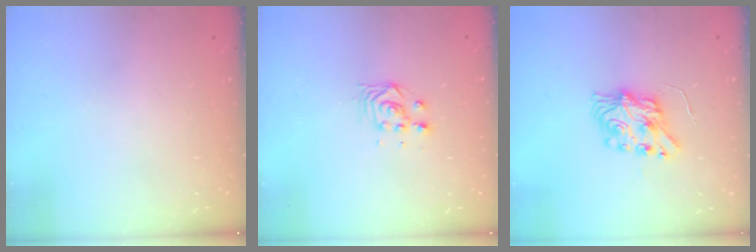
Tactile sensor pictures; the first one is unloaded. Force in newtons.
{"total": 3.4, "press": 3.4, "slide": 0.1}
{"total": 7.7, "press": 7.7, "slide": 0.8}